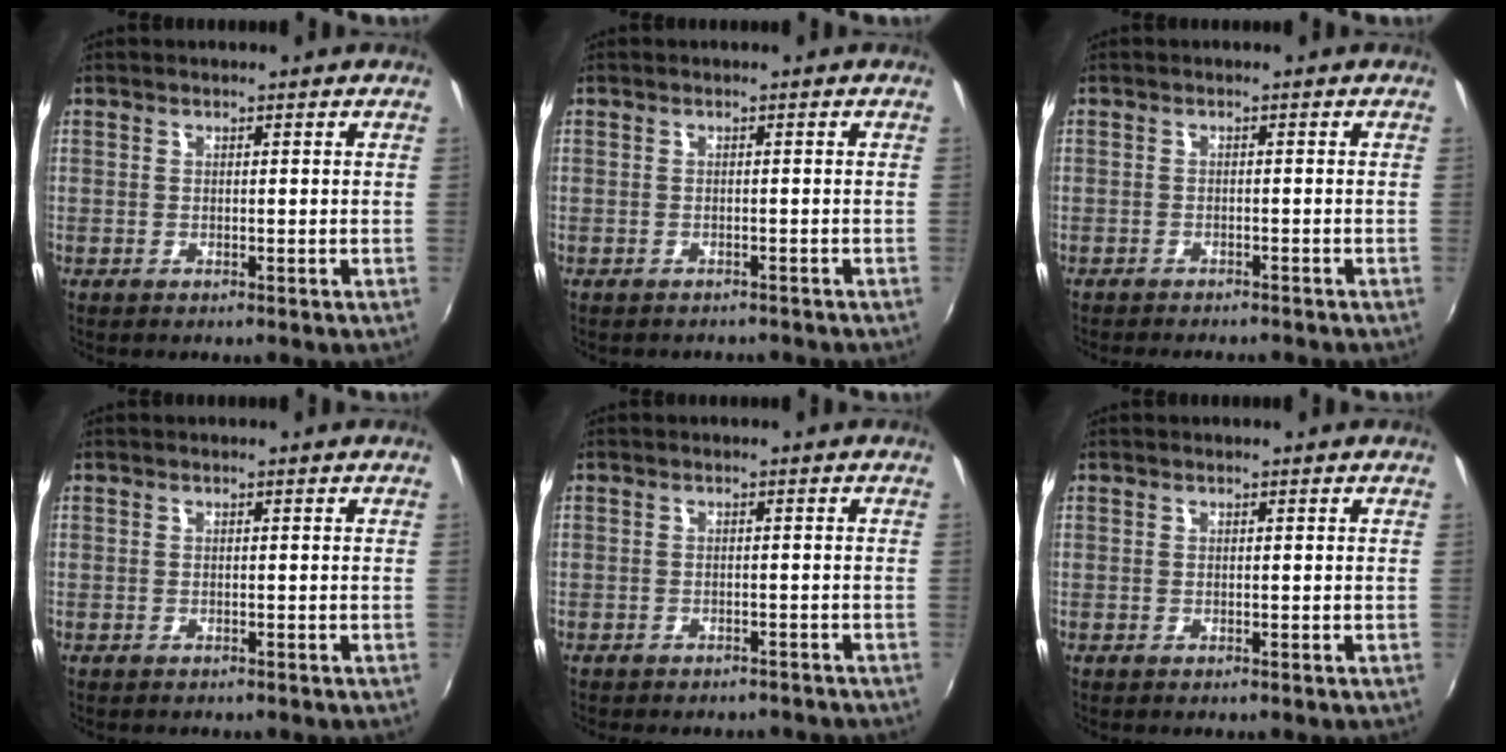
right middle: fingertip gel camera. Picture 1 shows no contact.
{"total": 2.3, "force": [-2.0, 0.9, 0.6], "torque": [-0.014, -0.012, -0.028]}
{"total": 3.9, "force": [-3.5, 1.1, 1.2], "torque": [-0.035, -0.009, -0.054]}
{"total": 0.5, "force": [-0.5, 0.3, 0.0], "torque": [-0.002, -0.003, -0.010]}
{"total": 5.0, "force": [-4.4, 1.9, 1.4], "torque": [-0.031, -0.008, -0.057]}
{"total": 0.0}